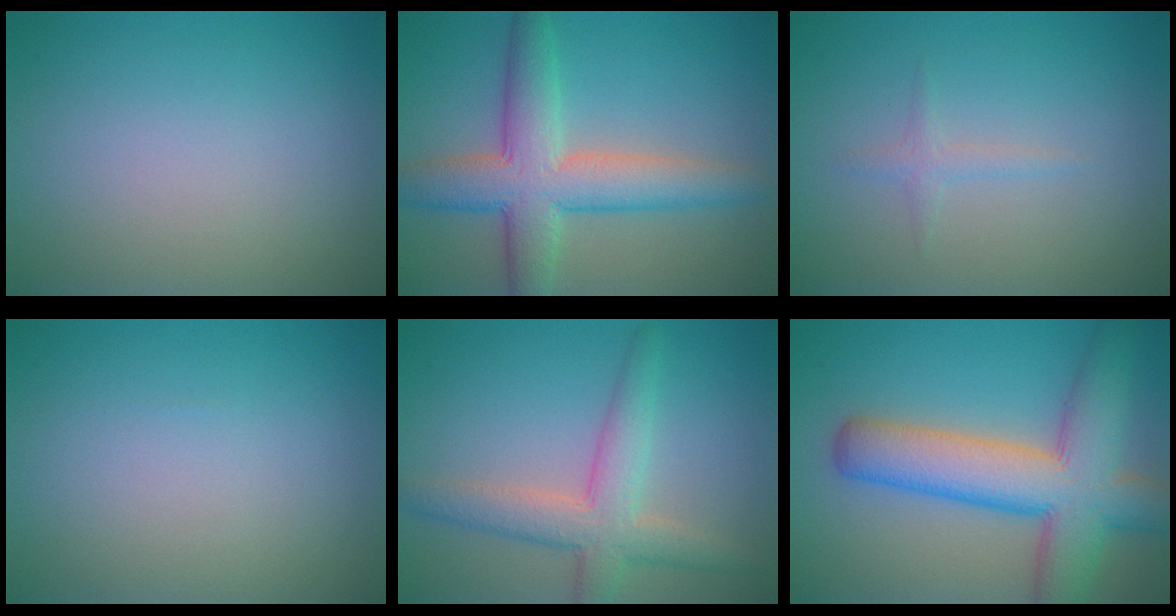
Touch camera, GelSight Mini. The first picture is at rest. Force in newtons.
{"total": 7.1, "press": 7.1, "slide": 0.1}
{"total": 1.0, "press": 1.0, "slide": 0.1}
{"total": 0.0}
{"total": 4.7, "press": 4.7, "slide": 0.3}
{"total": 9.6, "press": 9.6, "slide": 0.4}